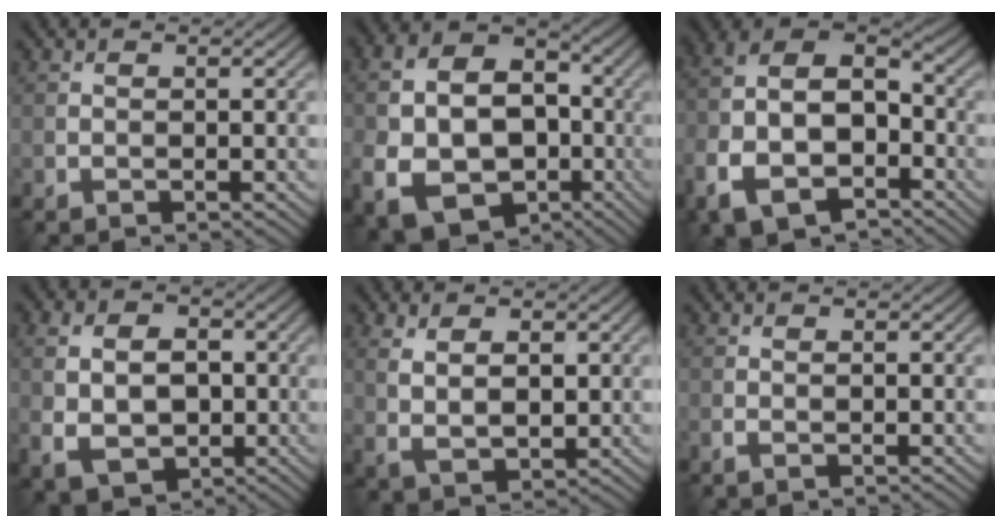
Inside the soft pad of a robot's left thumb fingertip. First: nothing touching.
{"total": 15.1, "force": [-4.2, 11.2, 9.1], "torque": [-0.191, -0.033, -0.069]}
{"total": 14.7, "force": [-6.6, 9.1, 9.5], "torque": [-0.218, -0.035, -0.118]}
{"total": 8.5, "force": [-0.6, 6.3, 5.6], "torque": [-0.108, 0.000, -0.014]}
{"total": 5.4, "force": [1.5, 3.2, 4.2], "torque": [-0.084, -0.007, 0.032]}
{"total": 0.9, "force": [-0.4, 0.3, 0.8], "torque": [-0.018, 0.000, -0.009]}